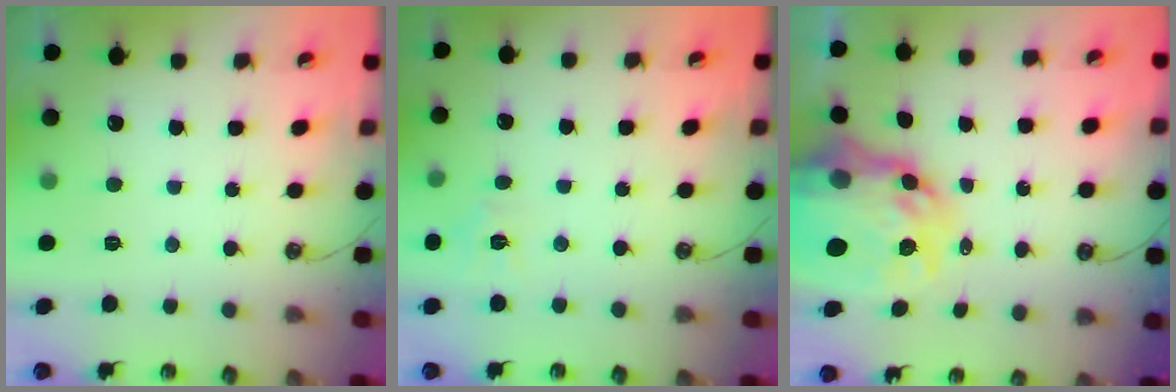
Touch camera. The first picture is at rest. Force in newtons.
{"total": 5.7, "press": 5.6, "slide": 0.7}
{"total": 14.4, "press": 14.3, "slide": 1.2}